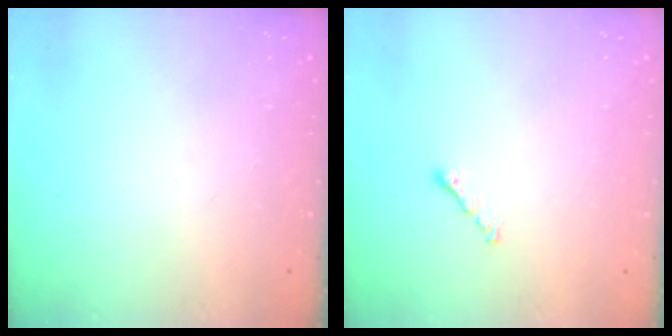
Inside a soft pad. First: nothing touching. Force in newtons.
{"total": 0.8, "press": 0.6, "slide": 0.4}